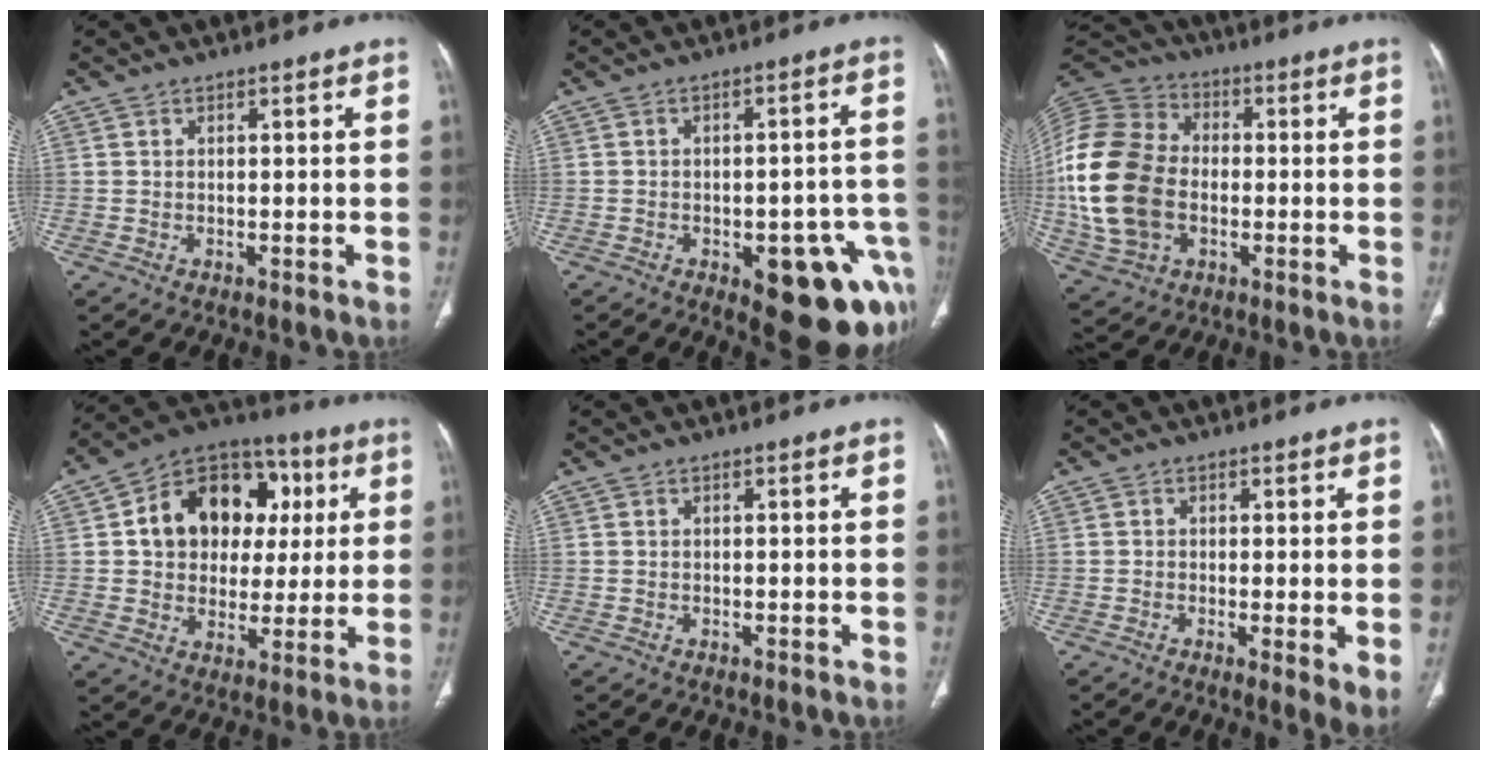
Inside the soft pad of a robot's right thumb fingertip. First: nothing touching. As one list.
[{"total": 16.7, "force": [-7.3, 7.2, 13.2], "torque": [-0.091, 0.038, -0.074]}, {"total": 21.9, "force": [-2.1, 15.7, 15.1], "torque": [-0.323, 0.016, -0.036]}, {"total": 18.5, "force": [3.9, 14.3, 11.1], "torque": [-0.121, 0.021, 0.060]}, {"total": 0.0}, {"total": 4.4, "force": [-0.4, 1.0, 4.2], "torque": [-0.072, -0.016, -0.012]}]